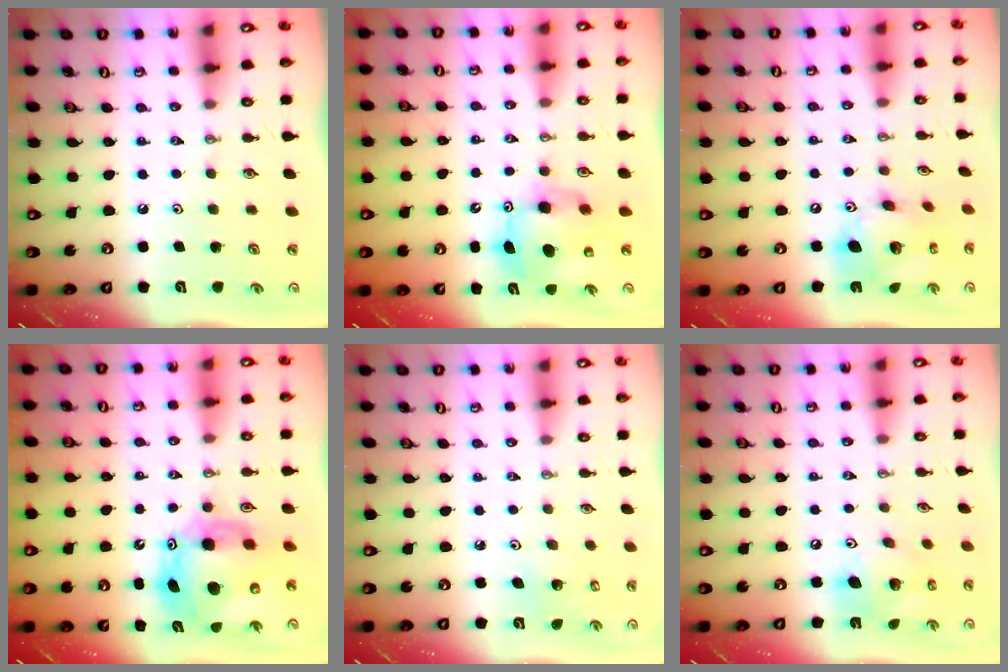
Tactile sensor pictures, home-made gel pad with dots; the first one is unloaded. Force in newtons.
{"total": 9.5, "press": 9.4, "slide": 0.9}
{"total": 15.6, "press": 15.5, "slide": 1.6}
{"total": 13.8, "press": 13.8, "slide": 1.2}
{"total": 4.2, "press": 4.2, "slide": 0.3}
{"total": 13.2, "press": 12.9, "slide": 3.0}